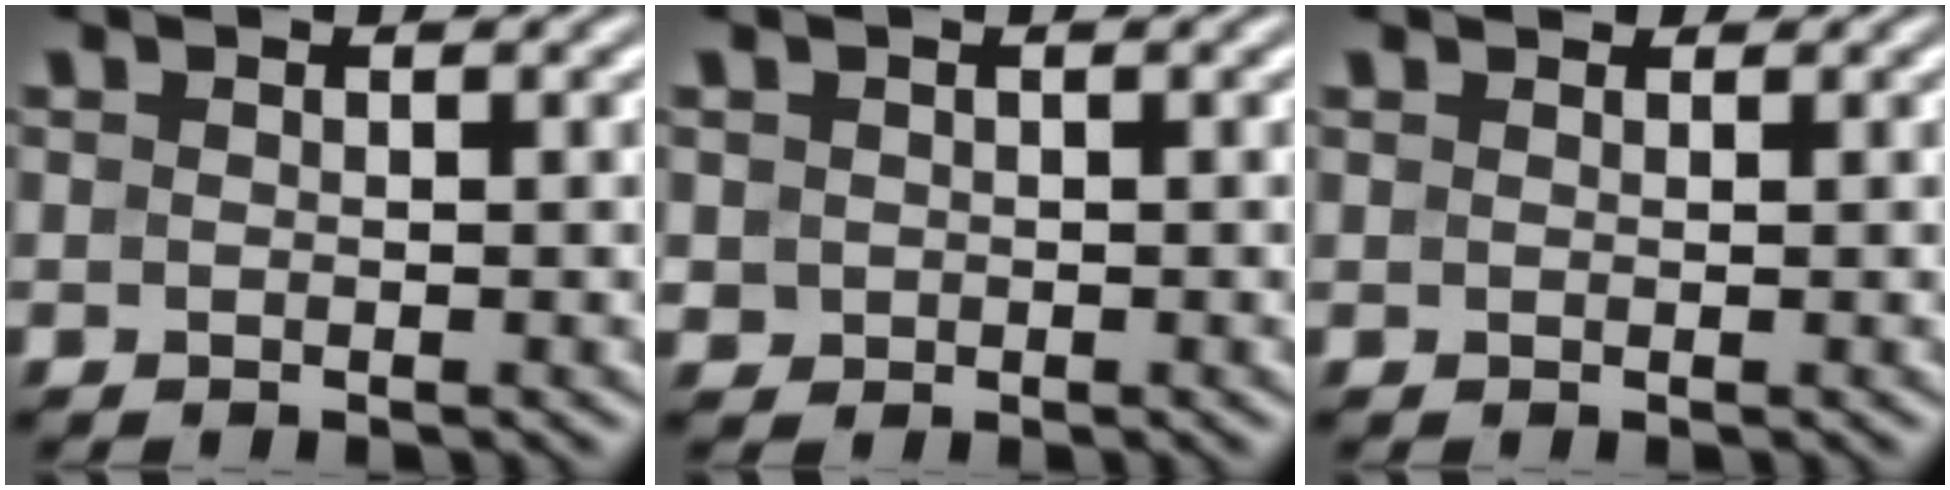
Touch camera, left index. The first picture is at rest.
{"total": 0.9, "force": [0.2, 0.9, 0.2], "torque": [-0.001, -0.003, 0.003]}
{"total": 1.1, "force": [1.1, 0.3, 0.3], "torque": [-0.011, -0.001, 0.010]}